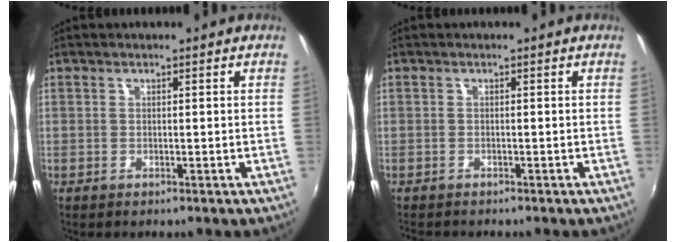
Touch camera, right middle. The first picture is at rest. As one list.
[{"total": 2.0, "force": [-1.9, 0.3, 0.6], "torque": [-0.015, -0.013, -0.029]}]